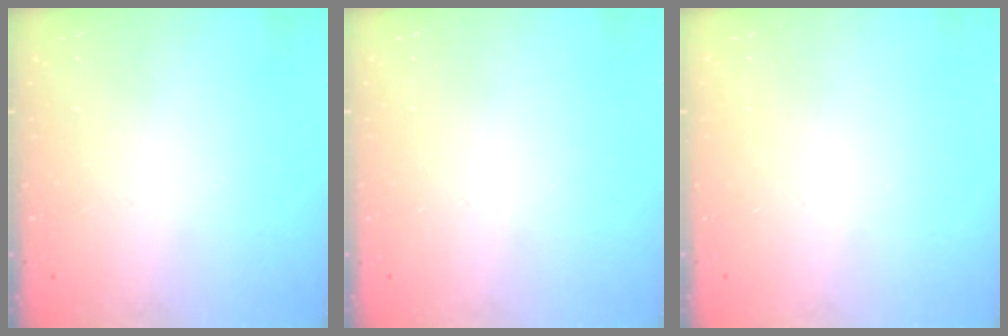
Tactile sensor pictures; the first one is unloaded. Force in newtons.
{"total": 0.0}
{"total": 0.0}